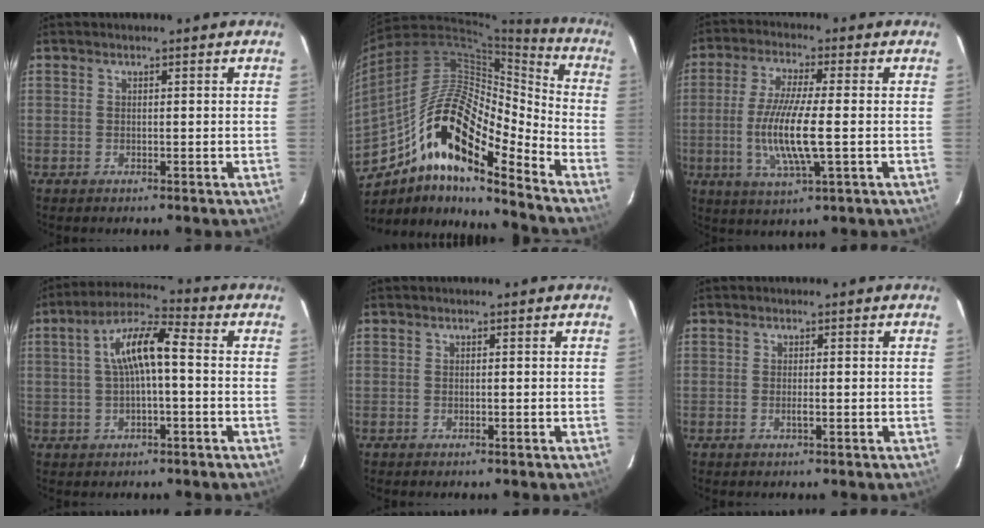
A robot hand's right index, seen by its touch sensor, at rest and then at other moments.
{"total": 20.2, "force": [-11.7, 5.5, 15.5], "torque": [-0.264, -0.011, -0.227]}
{"total": 11.1, "force": [-1.7, 1.4, 10.9], "torque": [-0.214, -0.010, -0.035]}
{"total": 9.5, "force": [-0.4, -1.8, 9.3], "torque": [-0.176, 0.009, 0.002]}
{"total": 0.0}
{"total": 0.8, "force": [-0.2, 0.0, 0.8], "torque": [-0.014, -0.002, -0.004]}